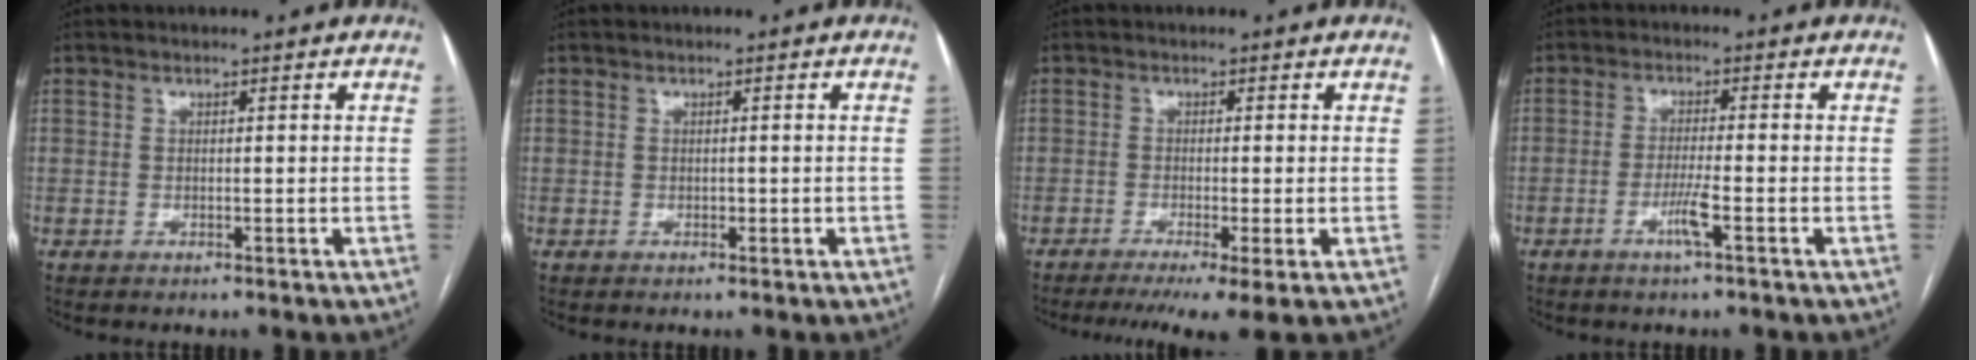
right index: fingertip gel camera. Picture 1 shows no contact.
{"total": 0.0}
{"total": 6.6, "force": [-4.2, 0.0, 5.0], "torque": [-0.074, -0.014, -0.068]}
{"total": 3.6, "force": [-1.7, -0.4, 3.2], "torque": [-0.066, -0.005, -0.034]}